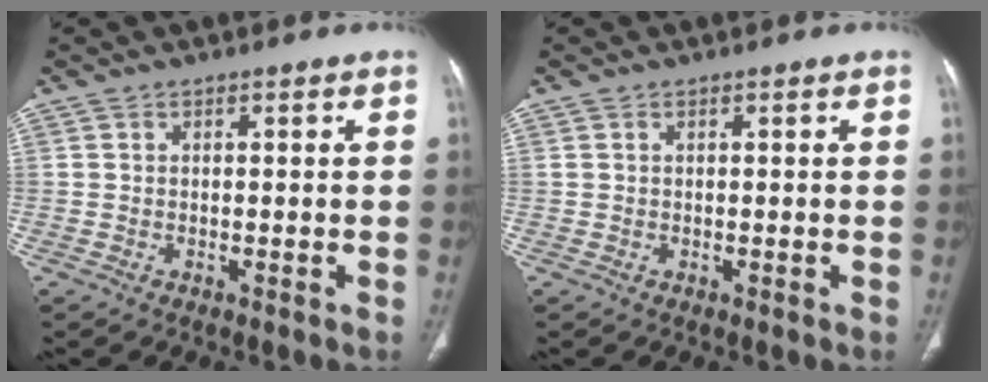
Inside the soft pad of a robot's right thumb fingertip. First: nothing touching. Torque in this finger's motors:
{"motor_torque": [0.47, 0.02, -0.25, 0.11, 0.09]}